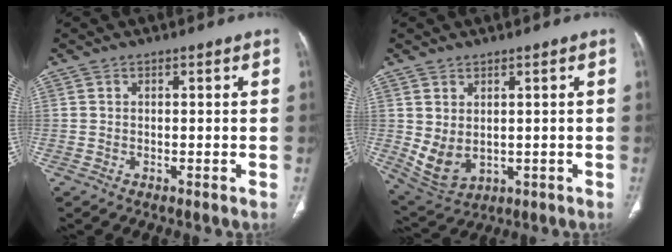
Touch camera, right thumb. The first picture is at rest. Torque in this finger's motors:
{"motor_torque": [-0.46, 0.58, 0.25, 0.40, 0.11]}